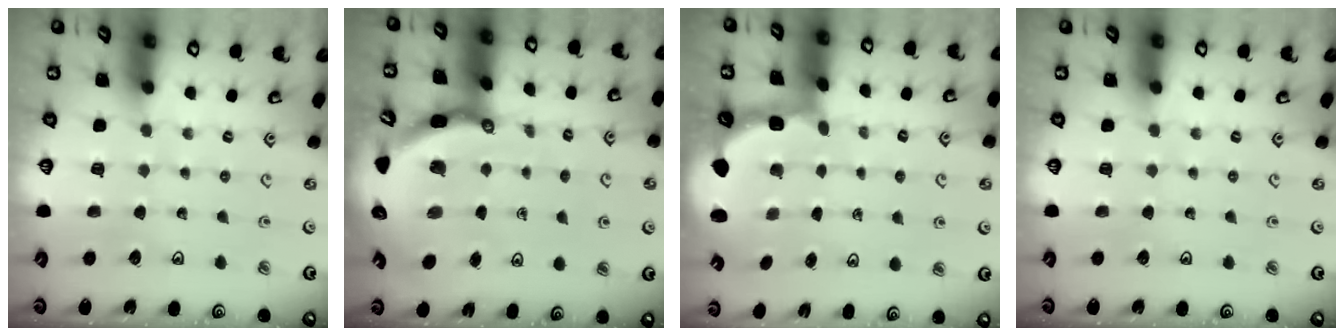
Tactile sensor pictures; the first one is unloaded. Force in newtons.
{"total": 6.8, "press": 6.8, "slide": 0.7}
{"total": 2.9, "press": 1.9, "slide": 2.2}
{"total": 0.0}